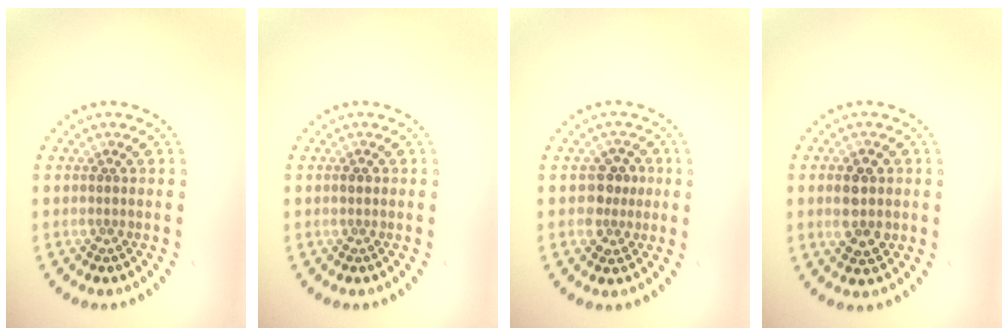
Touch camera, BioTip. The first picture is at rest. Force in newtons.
{"total": 0.9, "press": 0.9, "slide": 0.1}
{"total": 2.6, "press": 2.4, "slide": 0.9}
{"total": 3.6, "press": 3.6, "slide": 0.2}